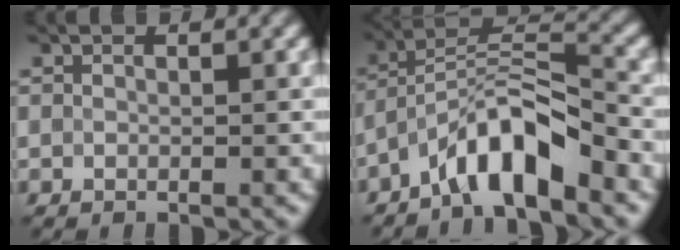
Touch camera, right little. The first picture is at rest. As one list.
[{"total": 6.7, "force": [-4.6, 1.7, 4.5], "torque": [-0.081, 0.014, -0.086]}]